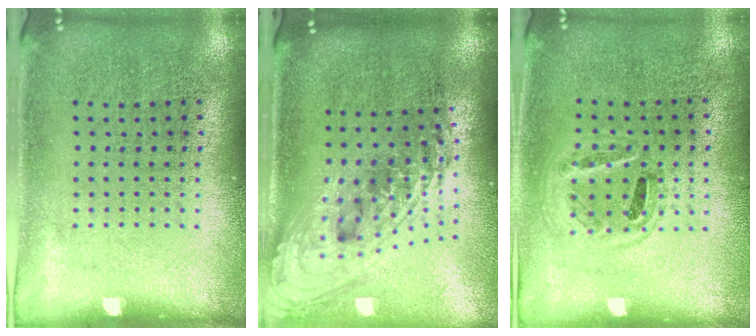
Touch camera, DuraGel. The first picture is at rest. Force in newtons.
{"total": 2.3, "press": 1.6, "slide": 1.7}
{"total": 1.0, "press": 0.9, "slide": 0.3}